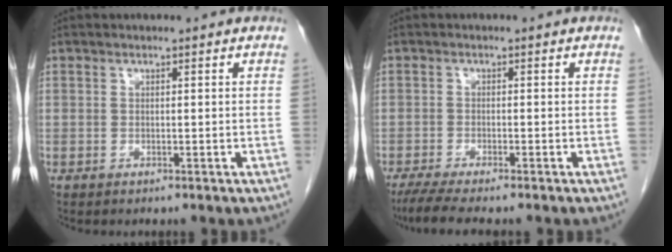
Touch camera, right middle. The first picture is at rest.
{"total": 5.2, "force": [-4.2, 0.0, 3.0], "torque": [-0.052, -0.015, -0.072]}